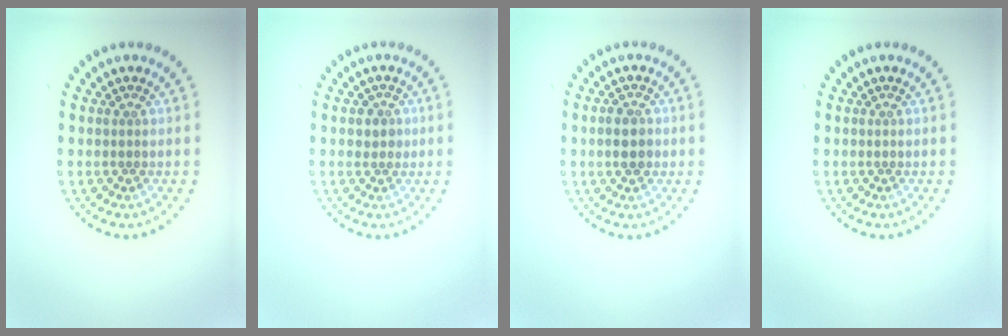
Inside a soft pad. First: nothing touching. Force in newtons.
{"total": 1.5, "press": 1.3, "slide": 0.9}
{"total": 2.2, "press": 2.2, "slide": 0.1}
{"total": 0.0}